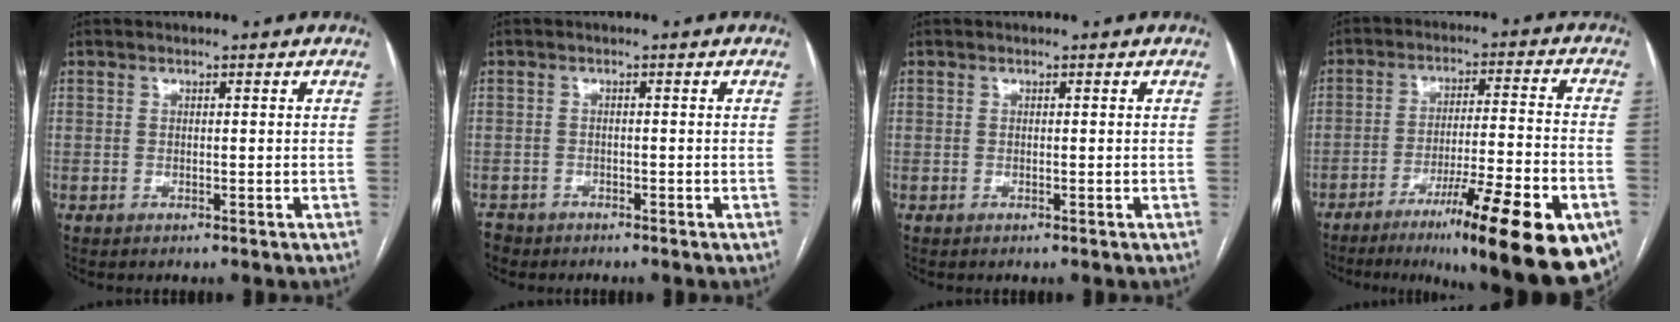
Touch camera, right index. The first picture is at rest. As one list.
[{"total": 2.6, "force": [-2.2, 1.4, -0.2], "torque": [-0.002, 0.001, -0.042]}, {"total": 0.0}, {"total": 23.4, "force": [-14.8, 2.0, 18.0], "torque": [-0.178, 0.001, -0.224]}]